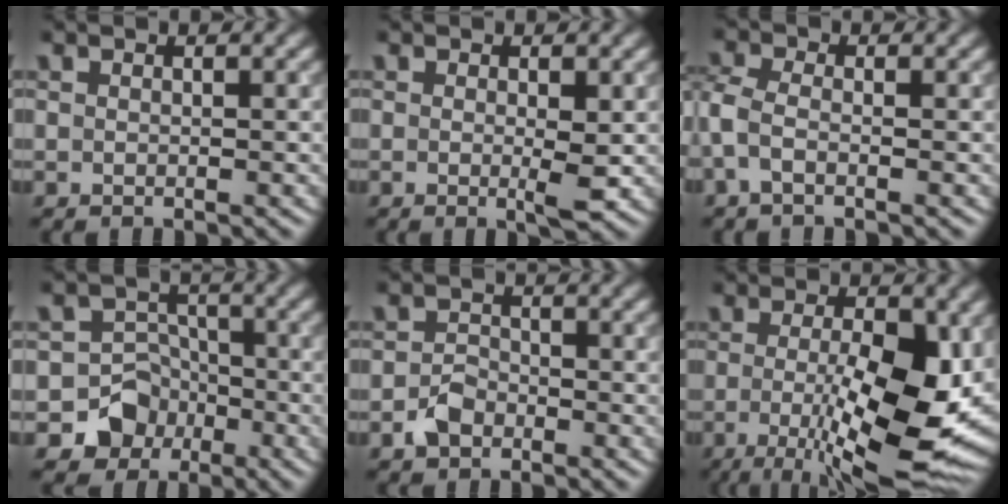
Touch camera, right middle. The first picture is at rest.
{"total": 2.1, "force": [-0.1, 0.2, 2.1], "torque": [-0.034, -0.007, -0.002]}
{"total": 2.3, "force": [-1.0, 1.0, 1.8], "torque": [-0.047, -0.001, -0.033]}
{"total": 4.5, "force": [-2.2, 3.9, 0.8], "torque": [0.018, 0.011, -0.047]}
{"total": 2.0, "force": [-1.2, 1.3, 0.8], "torque": [-0.013, 0.004, -0.025]}
{"total": 12.9, "force": [-1.8, 4.2, 12.0], "torque": [-0.190, -0.029, -0.023]}